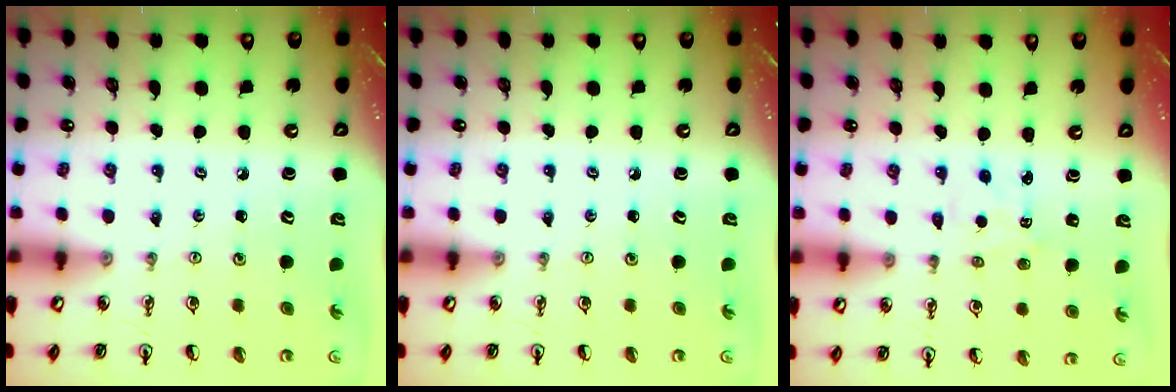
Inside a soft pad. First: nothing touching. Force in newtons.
{"total": 0.0}
{"total": 1.2, "press": 1.2, "slide": 0.2}